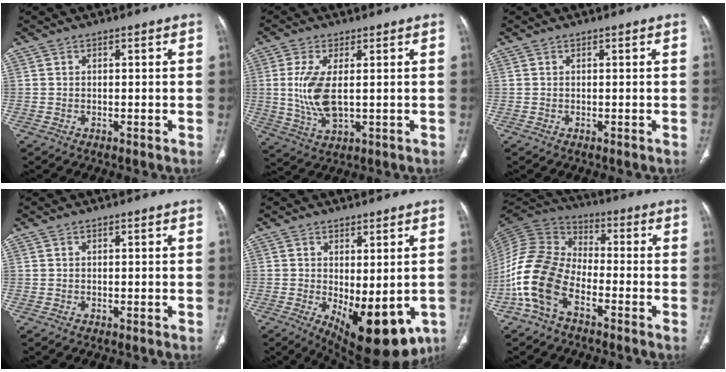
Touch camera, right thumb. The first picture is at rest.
{"total": 8.8, "force": [0.5, 3.9, 7.9], "torque": [-0.178, -0.011, 0.019]}
{"total": 0.0}
{"total": 0.0}
{"total": 14.2, "force": [-4.2, 6.3, 12.0], "torque": [-0.157, -0.016, -0.038]}
{"total": 14.6, "force": [-6.2, 8.9, 9.9], "torque": [-0.211, 0.048, -0.135]}